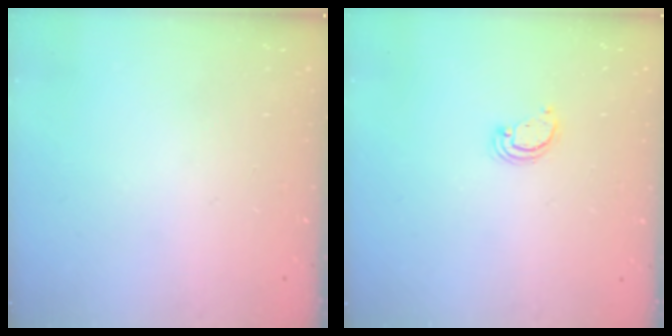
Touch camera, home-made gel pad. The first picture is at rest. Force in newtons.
{"total": 2.6, "press": 2.6, "slide": 0.2}